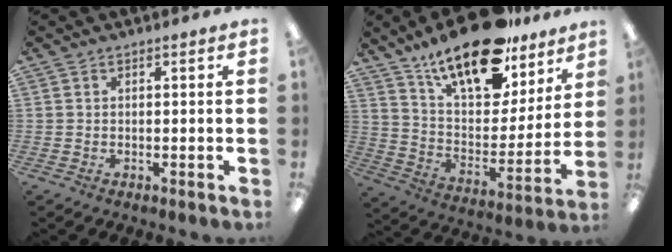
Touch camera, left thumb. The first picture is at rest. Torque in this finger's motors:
{"motor_torque": [0.56, 0.91, 1.19, -1.58, 0.20]}